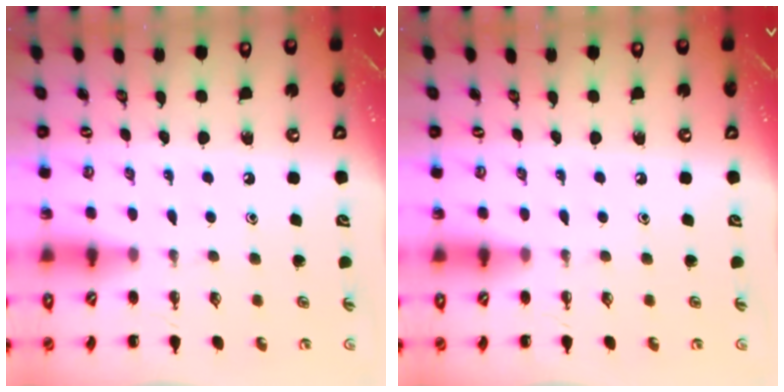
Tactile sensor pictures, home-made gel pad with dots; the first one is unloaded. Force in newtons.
{"total": 0.0}